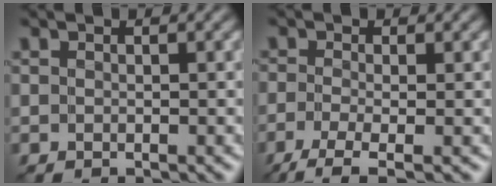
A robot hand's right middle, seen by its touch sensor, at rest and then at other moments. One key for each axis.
{"total": 3.6, "fx": -2.3, "fy": 0.7, "fz": 2.8, "tx": -0.053, "ty": -0.004, "tz": -0.053}